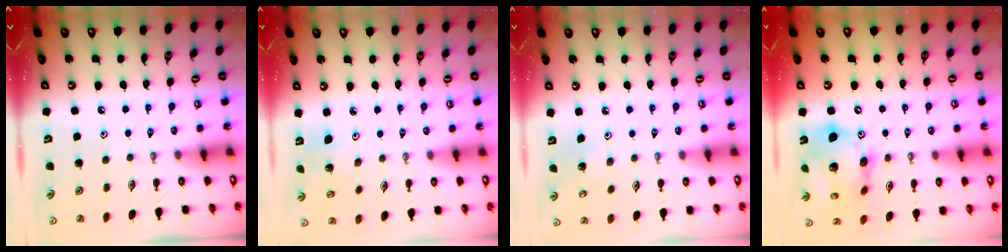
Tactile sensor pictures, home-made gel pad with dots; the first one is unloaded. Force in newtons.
{"total": 5.6, "press": 5.5, "slide": 0.8}
{"total": 3.5, "press": 3.5, "slide": 0.2}
{"total": 17.9, "press": 17.6, "slide": 3.2}